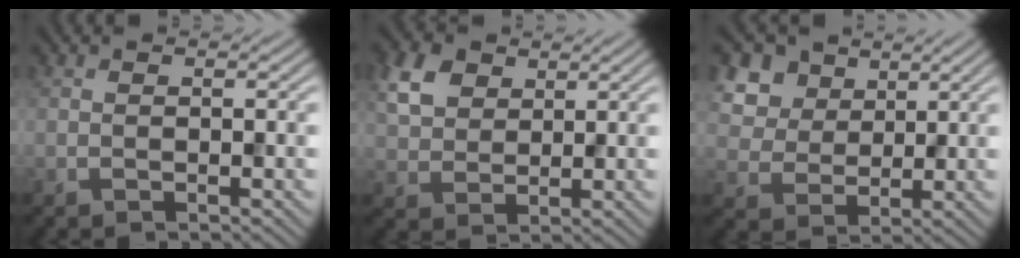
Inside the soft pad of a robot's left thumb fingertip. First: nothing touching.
{"total": 5.9, "force": [2.7, 4.1, 3.2], "torque": [-0.087, 0.009, 0.055]}
{"total": 8.6, "force": [4.3, 6.3, 3.9], "torque": [-0.150, 0.004, 0.094]}